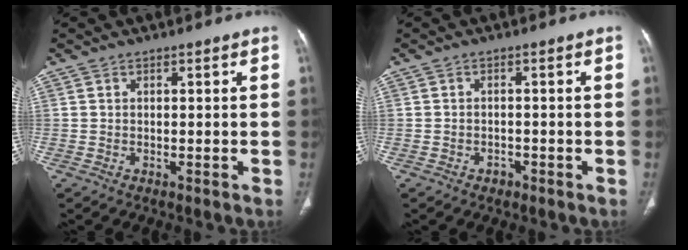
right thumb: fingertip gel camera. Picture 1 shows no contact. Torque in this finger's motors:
{"motor_torque": [0.01, 0.29, 0.14, 0.25, 0.03]}